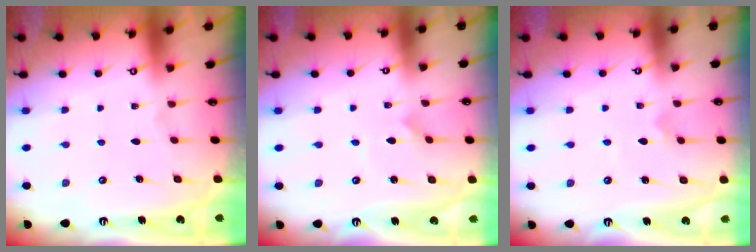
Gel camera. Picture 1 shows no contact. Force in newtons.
{"total": 2.0, "press": 2.0, "slide": 0.2}
{"total": 2.5, "press": 2.5, "slide": 0.3}